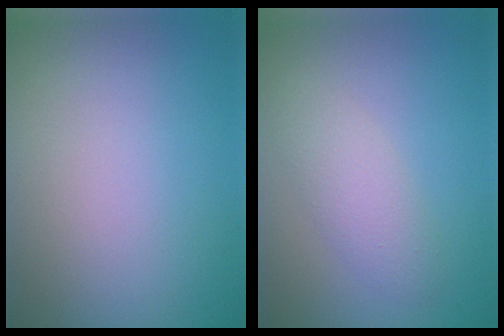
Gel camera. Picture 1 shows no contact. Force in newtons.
{"total": 2.3, "press": 2.3, "slide": 0.0}